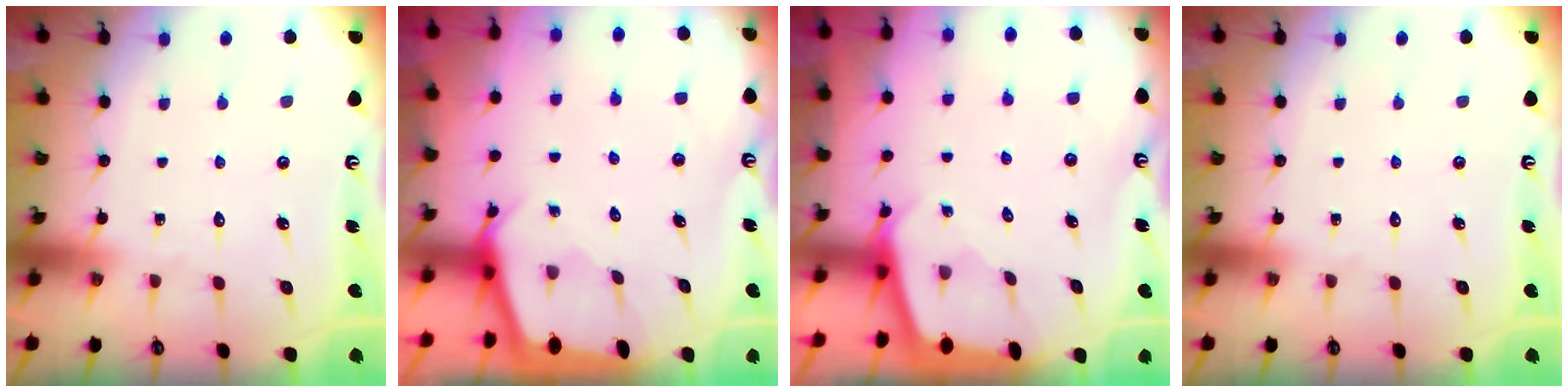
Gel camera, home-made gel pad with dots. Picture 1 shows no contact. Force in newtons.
{"total": 2.3, "press": 2.3, "slide": 0.3}
{"total": 1.6, "press": 1.6, "slide": 0.2}
{"total": 0.0}